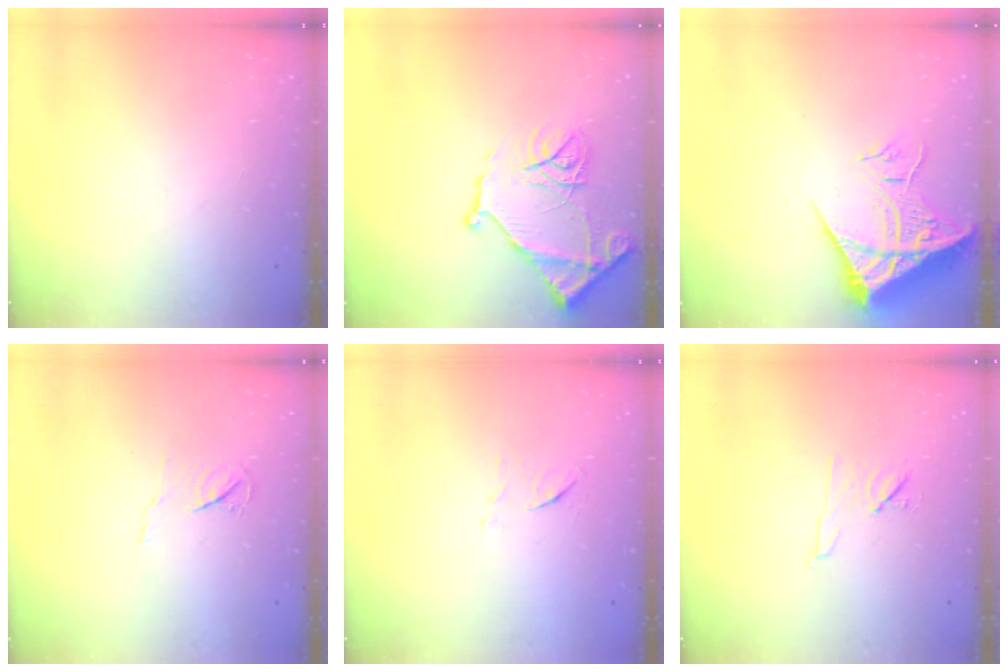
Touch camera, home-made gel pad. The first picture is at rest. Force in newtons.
{"total": 15.2, "press": 15.2, "slide": 1.5}
{"total": 13.5, "press": 13.4, "slide": 1.8}
{"total": 4.4, "press": 4.4, "slide": 0.6}
{"total": 6.3, "press": 6.3, "slide": 0.6}
{"total": 7.0, "press": 6.9, "slide": 0.9}